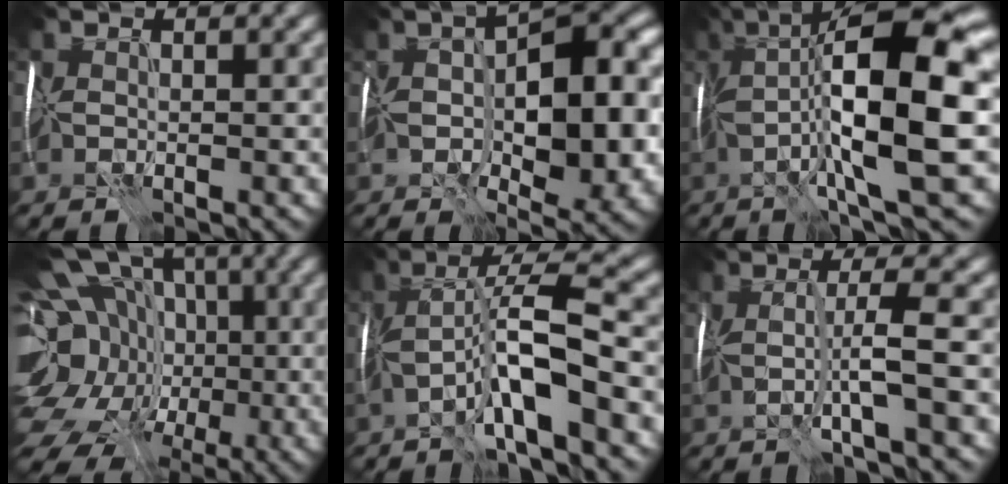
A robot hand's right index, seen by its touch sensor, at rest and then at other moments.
{"total": 11.2, "force": [-0.3, 5.0, 10.1], "torque": [-0.145, 0.009, -0.007]}
{"total": 14.0, "force": [0.4, 3.0, 13.6], "torque": [-0.234, 0.021, 0.006]}
{"total": 18.4, "force": [-3.1, 15.3, 9.7], "torque": [-0.188, 0.004, -0.061]}
{"total": 7.6, "force": [-1.7, 1.2, 7.3], "torque": [-0.135, 0.021, -0.041]}
{"total": 3.4, "force": [0.3, -0.3, 3.4], "torque": [-0.057, 0.007, -0.007]}